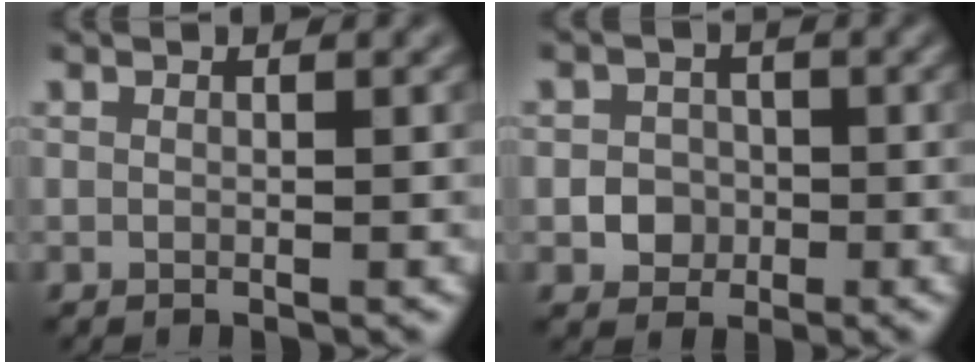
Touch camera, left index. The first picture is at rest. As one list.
[{"total": 2.2, "force": [-0.8, 2.0, 0.4], "torque": [0.007, -0.001, -0.019]}]